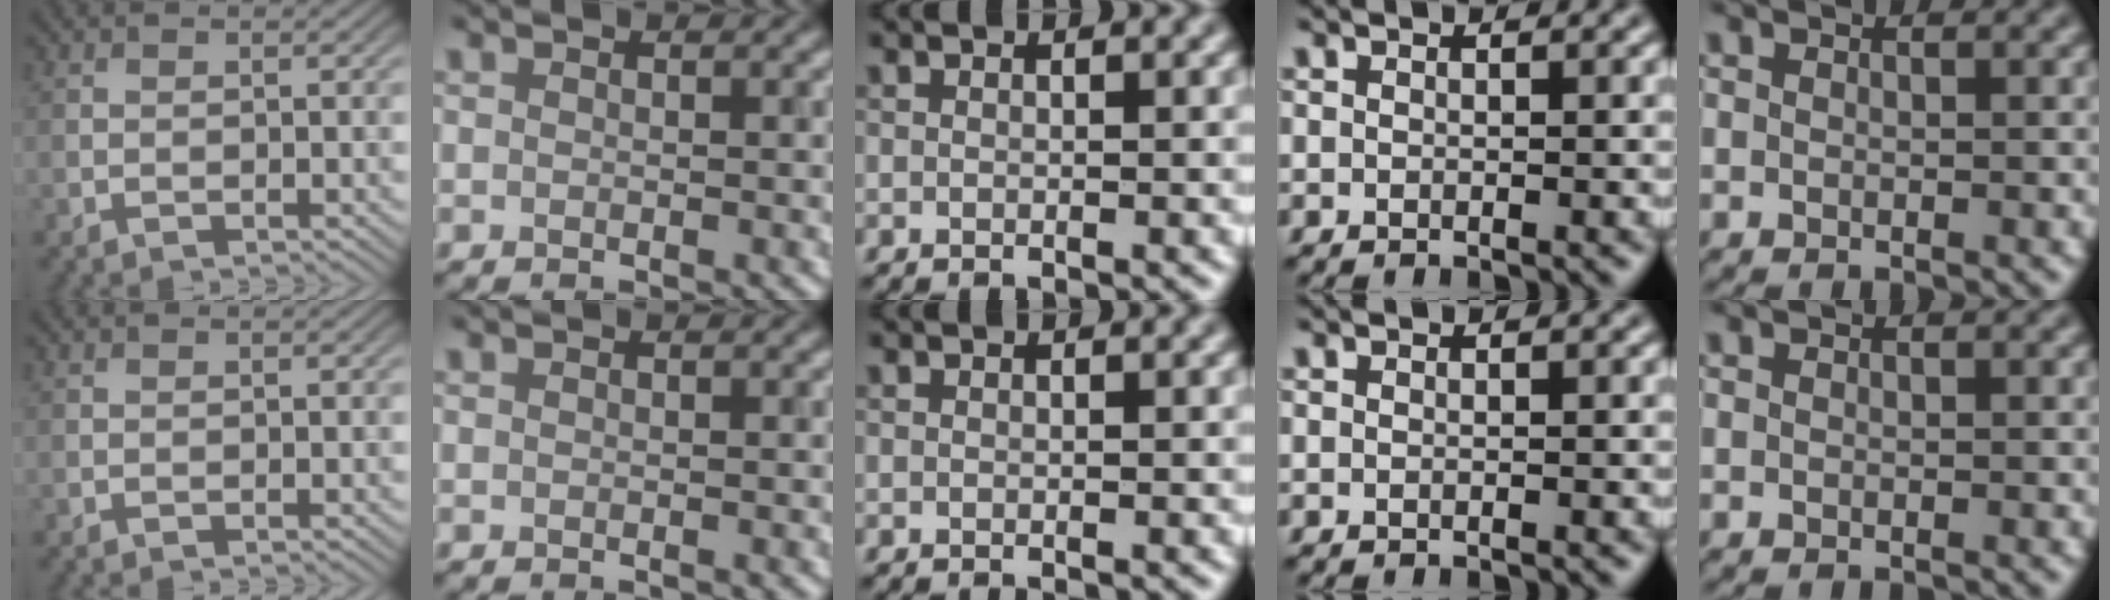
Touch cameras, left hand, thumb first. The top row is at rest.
{}